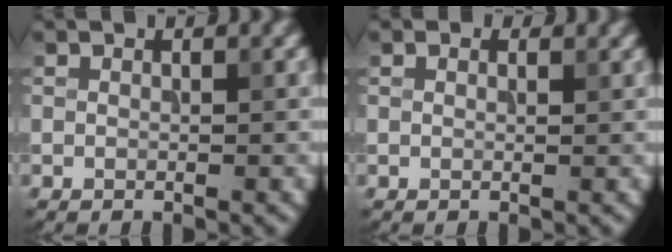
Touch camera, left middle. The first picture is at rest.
{"total": 0.6, "force": [0.4, 0.3, 0.2], "torque": [-0.003, -0.001, 0.004]}